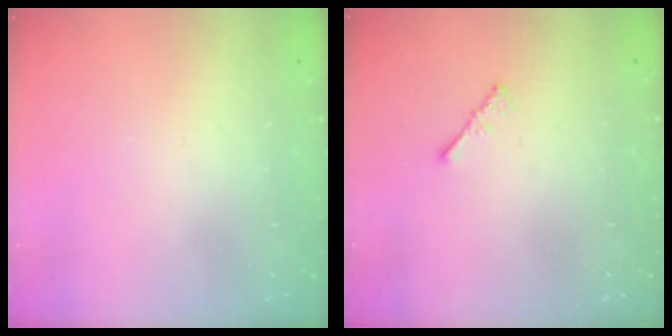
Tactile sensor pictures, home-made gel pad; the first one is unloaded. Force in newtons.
{"total": 1.5, "press": 1.4, "slide": 0.4}